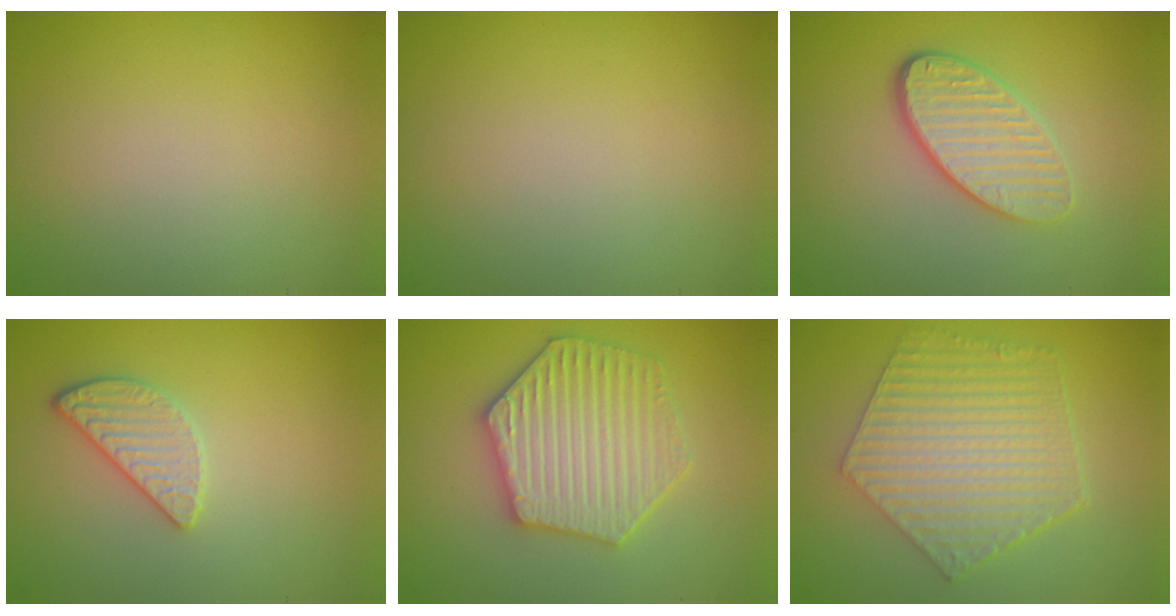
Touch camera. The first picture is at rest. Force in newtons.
{"total": 0.0}
{"total": 4.2, "press": 3.5, "slide": 2.4}
{"total": 2.5, "press": 2.3, "slide": 0.8}
{"total": 6.2, "press": 6.1, "slide": 1.1}
{"total": 6.5, "press": 4.9, "slide": 4.3}